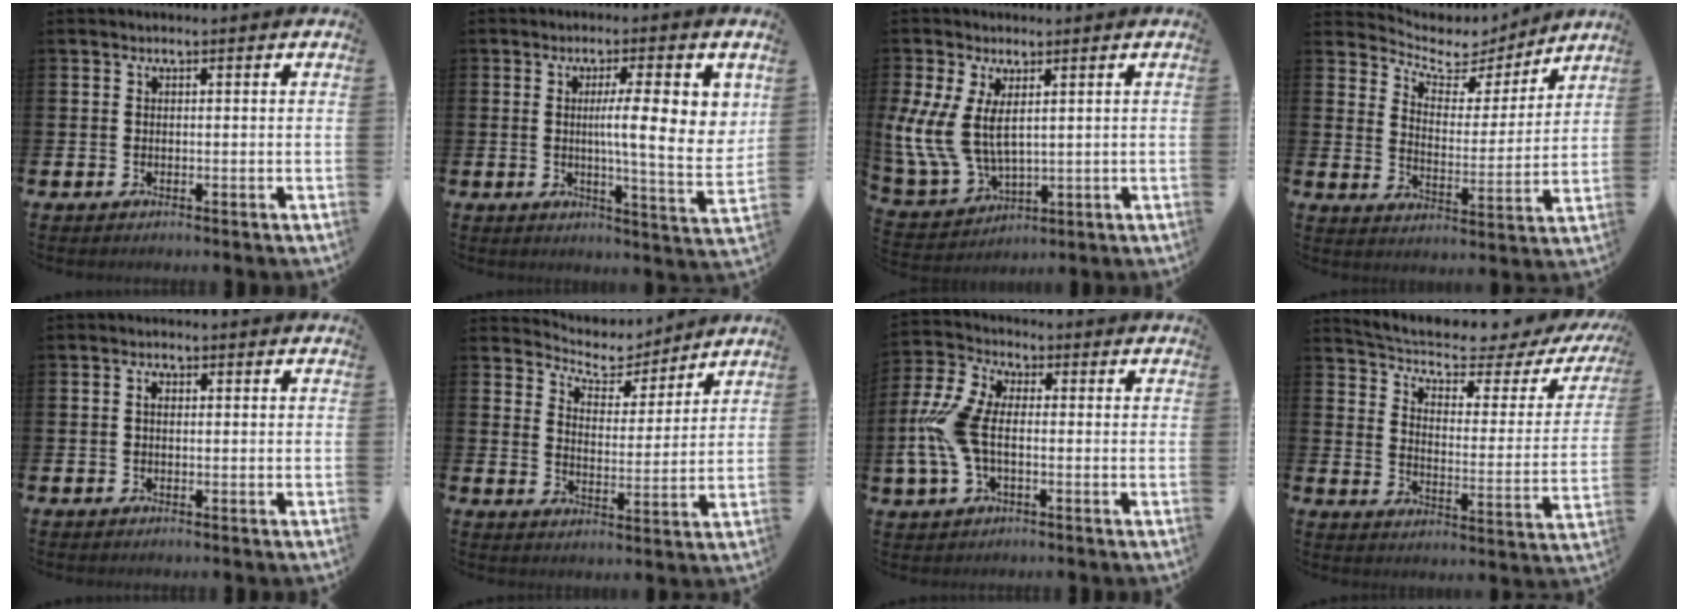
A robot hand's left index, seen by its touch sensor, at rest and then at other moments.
{"total": 9.1, "force": [2.8, 1.4, 8.5], "torque": [-0.120, -0.027, 0.033]}
{"total": 8.3, "force": [2.7, 5.0, 6.1], "torque": [-0.159, -0.013, 0.049]}
{"total": 6.3, "force": [5.6, 2.7, 1.1], "torque": [-0.056, -0.043, 0.094]}
{"total": 1.1, "force": [0.2, 0.7, 0.9], "torque": [-0.011, 0.005, 0.002]}
{"total": 5.8, "force": [5.4, 2.0, 0.5], "torque": [-0.039, -0.043, 0.092]}
{"total": 8.6, "force": [0.0, 4.9, 7.1], "torque": [-0.170, 0.005, -0.001]}
{"total": 5.5, "force": [4.8, 1.2, 2.3], "torque": [-0.072, -0.039, 0.076]}